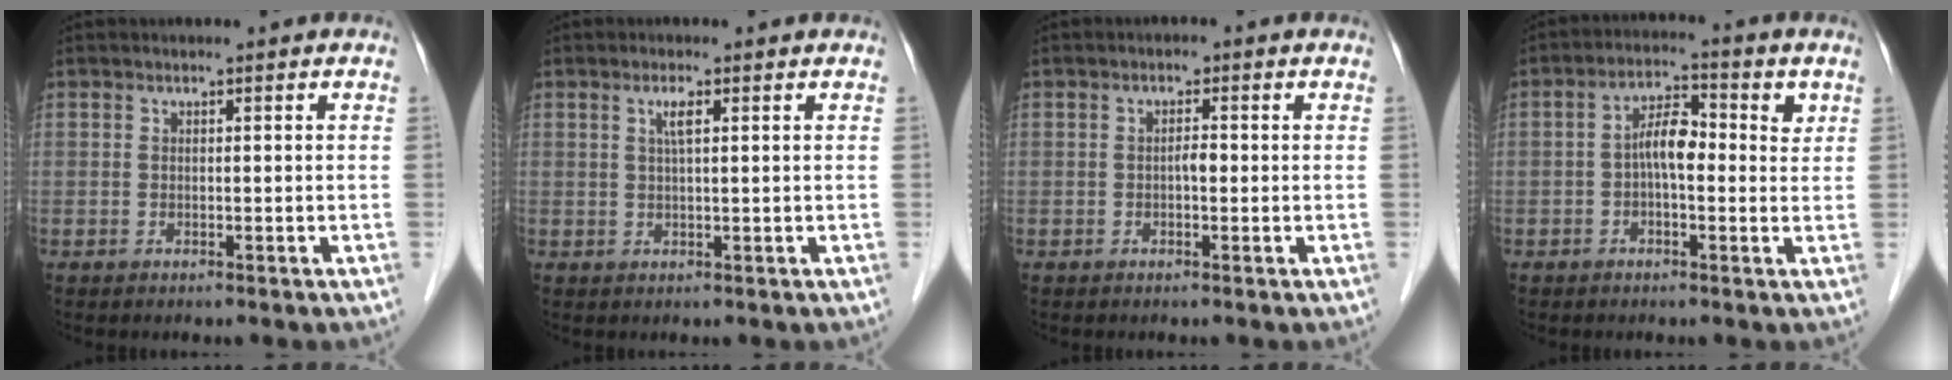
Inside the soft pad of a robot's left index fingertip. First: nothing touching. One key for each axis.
{"total": 2.0, "fx": 0.8, "fy": 0.2, "fz": 1.9, "tx": -0.038, "ty": 0.002, "tz": 0.014}
{"total": 1.6, "fx": -0.2, "fy": 0.8, "fz": 1.3, "tx": -0.018, "ty": 0.004, "tz": -0.006}
{"total": 6.6, "fx": 0.8, "fy": 2.7, "fz": 6.0, "tx": -0.102, "ty": 0.029, "tz": 0.006}